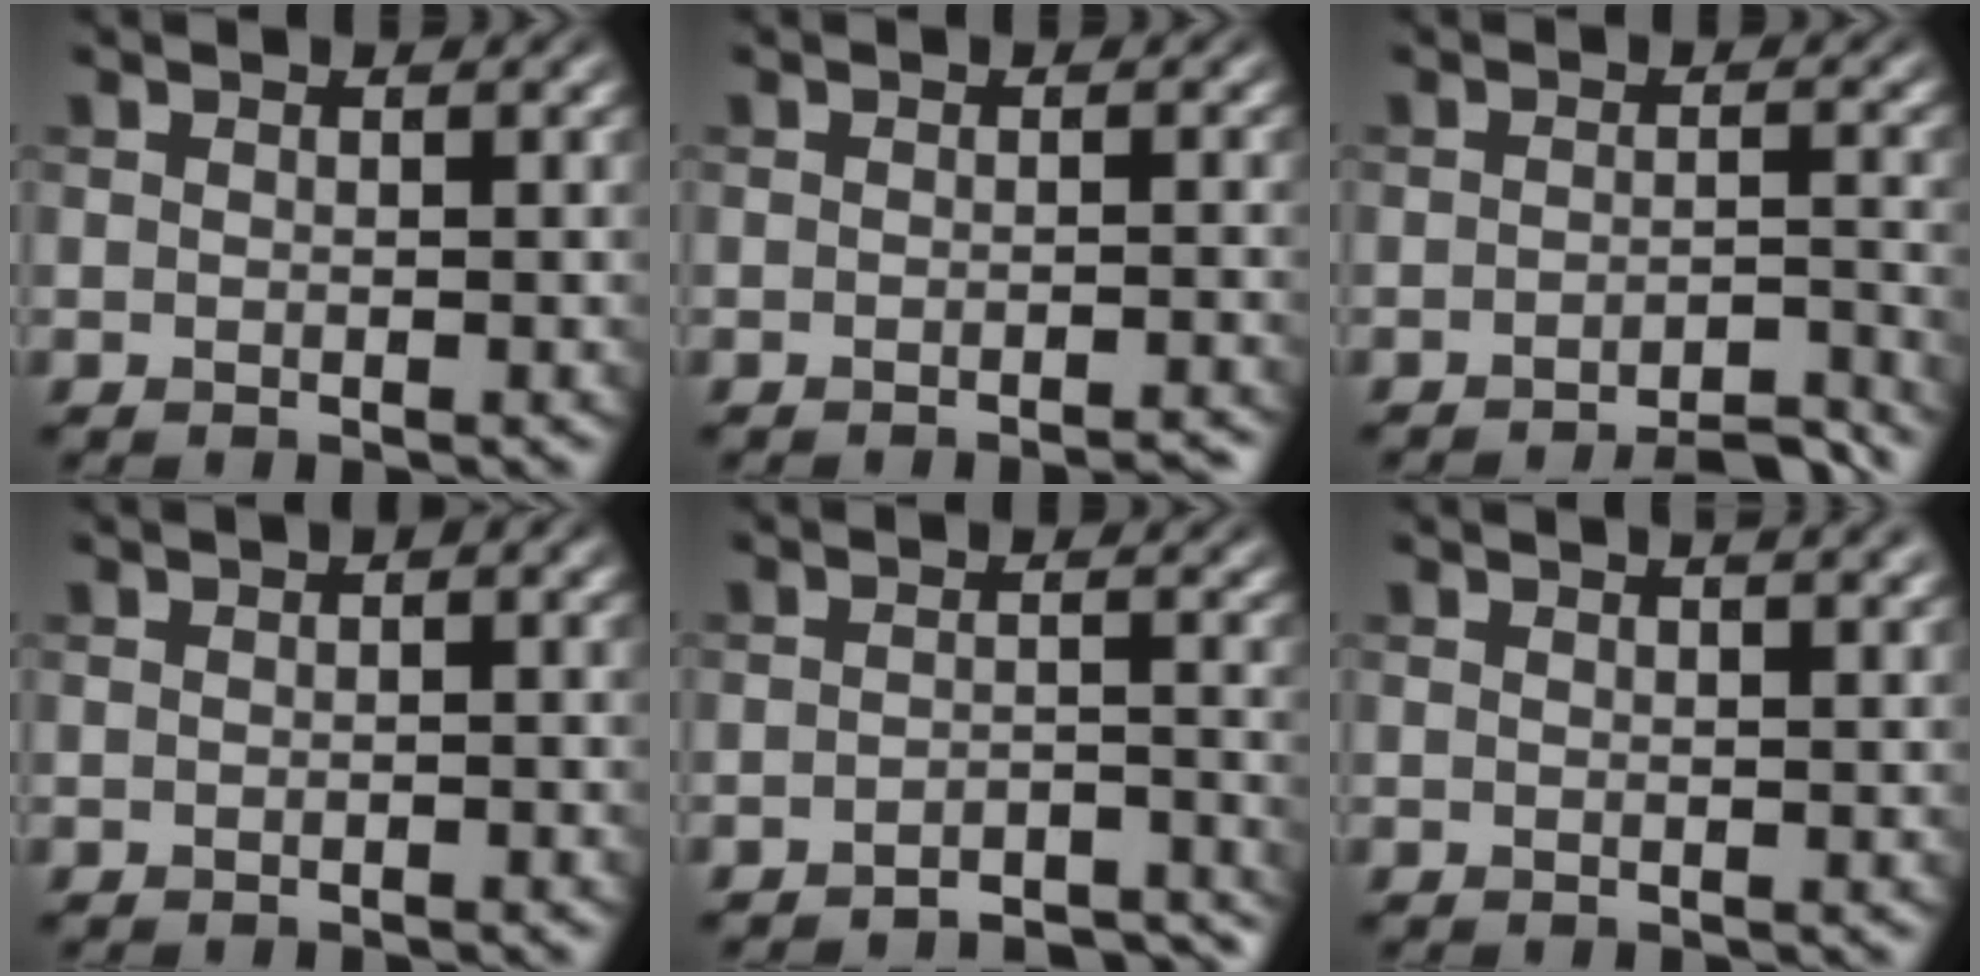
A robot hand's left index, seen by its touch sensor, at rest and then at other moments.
{"total": 1.9, "force": [-1.5, 0.4, 1.1], "torque": [0.000, 0.004, -0.023]}
{"total": 4.1, "force": [-3.6, 0.5, 1.8], "torque": [-0.012, 0.012, -0.055]}
{"total": 1.4, "force": [0.2, 0.4, 1.4], "torque": [-0.020, 0.003, 0.000]}
{"total": 4.9, "force": [-4.7, 0.7, 1.3], "torque": [-0.018, -0.001, -0.058]}
{"total": 3.8, "force": [2.3, 1.6, 2.6], "torque": [-0.004, 0.016, 0.001]}